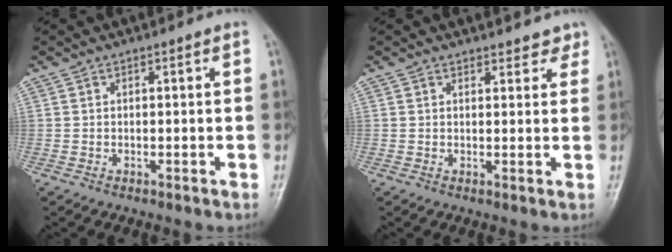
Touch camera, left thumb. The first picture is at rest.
{"total": 3.4, "force": [3.0, 1.6, 0.5], "torque": [0.024, -0.014, 0.025]}